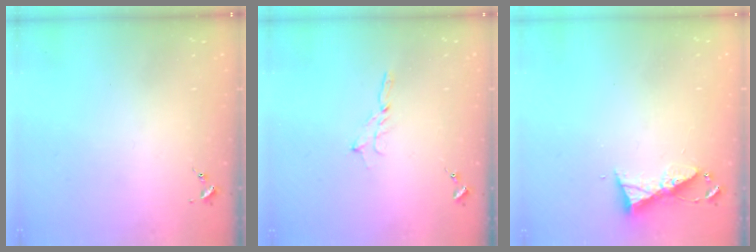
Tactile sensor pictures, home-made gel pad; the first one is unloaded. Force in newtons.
{"total": 2.3, "press": 2.3, "slide": 0.2}
{"total": 7.4, "press": 7.4, "slide": 0.4}